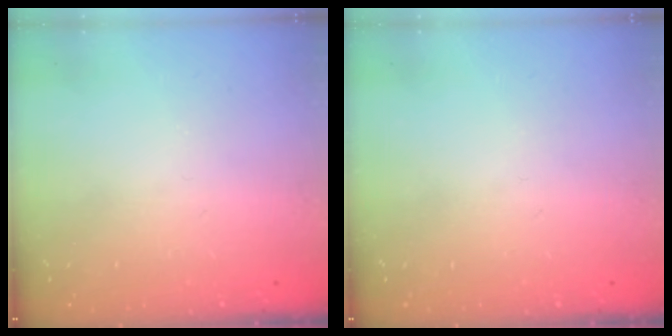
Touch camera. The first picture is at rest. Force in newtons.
{"total": 0.0}